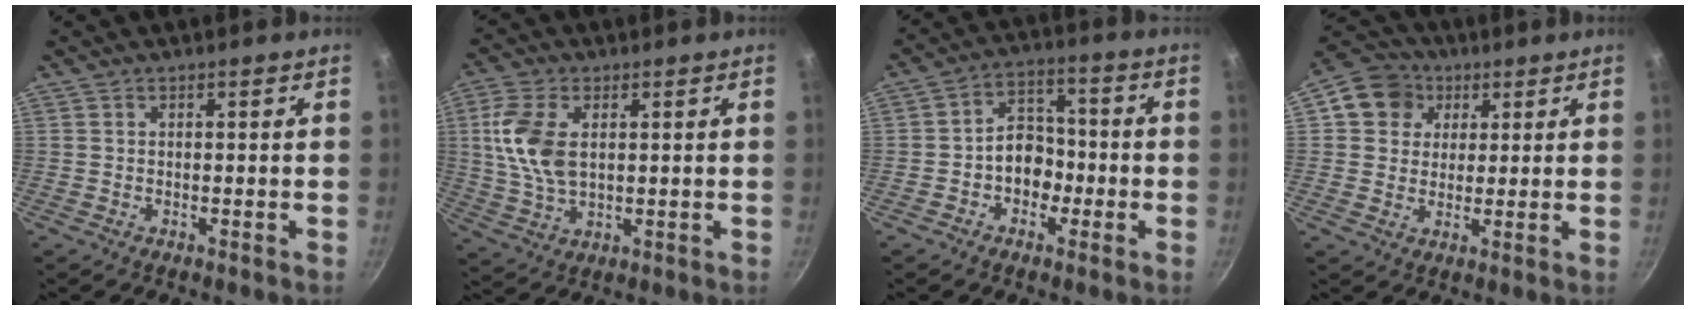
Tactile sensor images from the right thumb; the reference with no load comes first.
{"total": 10.7, "force": [1.9, 6.2, 8.5], "torque": [-0.169, -0.003, 0.038]}
{"total": 7.9, "force": [-2.1, 6.1, 4.6], "torque": [-0.025, 0.034, -0.041]}
{"total": 9.1, "force": [3.1, 8.0, 3.2], "torque": [-0.021, 0.009, 0.038]}